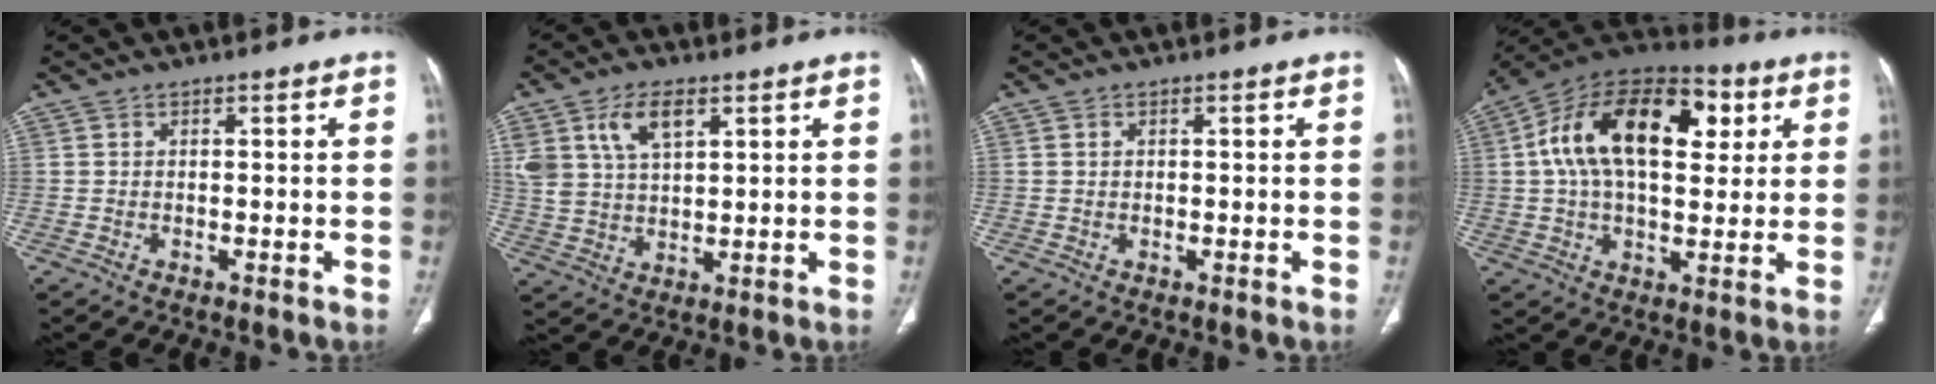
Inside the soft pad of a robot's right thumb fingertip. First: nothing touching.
{"total": 9.1, "force": [4.4, 4.9, 6.3], "torque": [-0.115, -0.012, 0.090]}
{"total": 0.5, "force": [0.2, 0.4, 0.3], "torque": [-0.006, 0.001, 0.004]}
{"total": 22.6, "force": [5.7, 12.8, 17.7], "torque": [-0.284, 0.022, 0.084]}